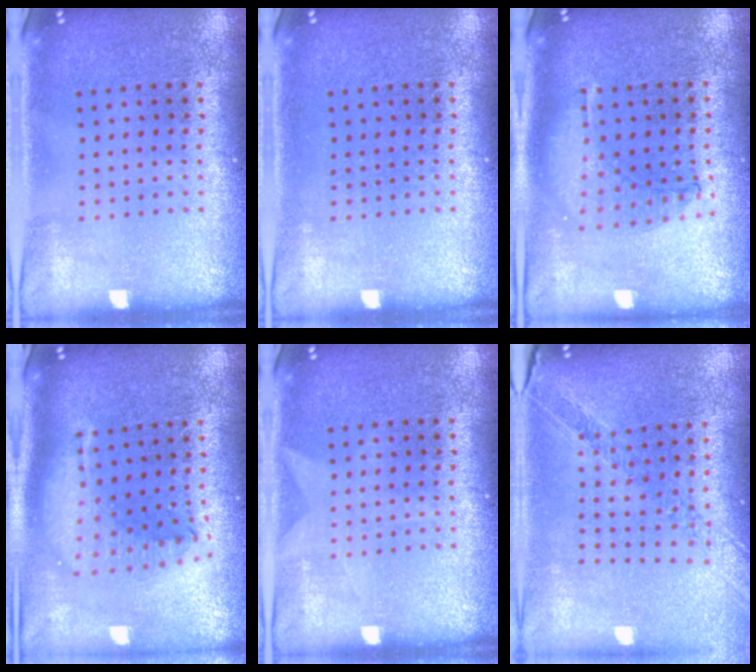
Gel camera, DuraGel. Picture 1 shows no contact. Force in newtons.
{"total": 0.0}
{"total": 1.0, "press": 0.9, "slide": 0.3}
{"total": 2.2, "press": 1.7, "slide": 1.4}
{"total": 0.8, "press": 0.8, "slide": 0.1}
{"total": 1.2, "press": 1.2, "slide": 0.2}